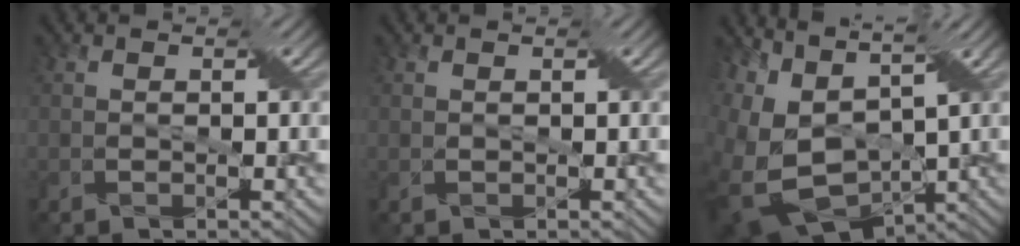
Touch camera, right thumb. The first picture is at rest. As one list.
[{"total": 0.0}, {"total": 13.8, "force": [0.9, 8.9, 10.6], "torque": [-0.273, -0.015, 0.075]}]